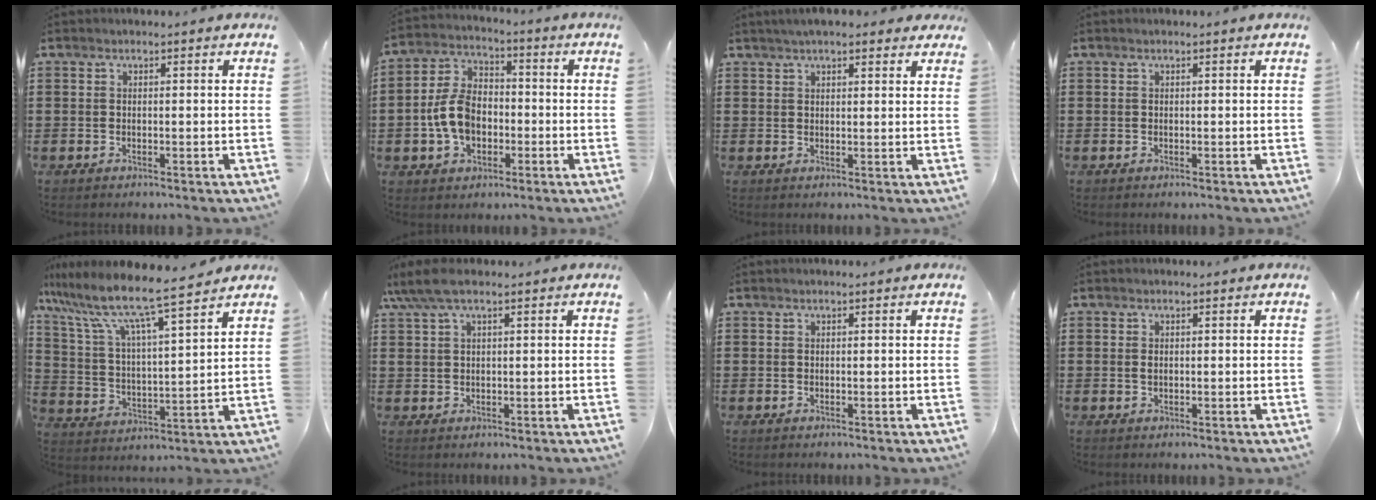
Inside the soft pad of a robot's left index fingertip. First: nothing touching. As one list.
[{"total": 8.7, "force": [-1.7, 6.0, 6.1], "torque": [-0.152, 0.008, -0.037]}, {"total": 3.8, "force": [3.1, 1.0, 1.9], "torque": [-0.045, 0.005, 0.056]}, {"total": 0.0}, {"total": 9.0, "force": [7.8, 0.1, 4.5], "torque": [-0.119, -0.051, 0.128]}, {"total": 4.9, "force": [2.7, 1.2, 3.8], "torque": [-0.093, 0.002, 0.047]}, {"total": 0.0}, {"total": 0.7, "force": [0.1, 0.4, 0.6], "torque": [-0.014, -0.001, 0.002]}]